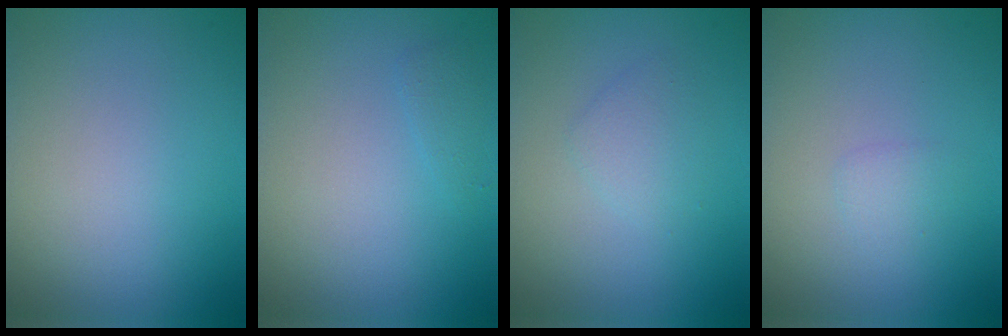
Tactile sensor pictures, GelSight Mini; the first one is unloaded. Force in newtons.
{"total": 0.8, "press": 0.8, "slide": 0.1}
{"total": 1.5, "press": 1.5, "slide": 0.0}
{"total": 0.9, "press": 0.9, "slide": 0.1}